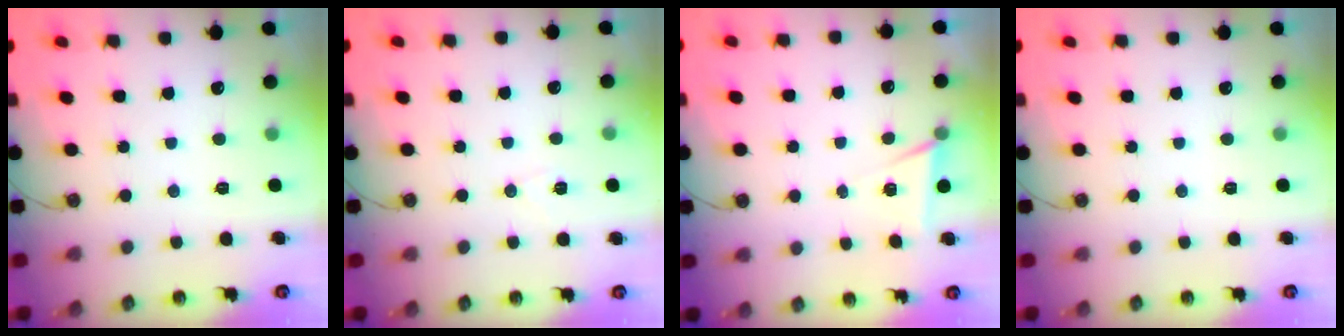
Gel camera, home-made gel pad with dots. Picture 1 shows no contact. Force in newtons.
{"total": 5.3, "press": 4.8, "slide": 2.3}
{"total": 5.0, "press": 2.4, "slide": 4.3}
{"total": 0.0}